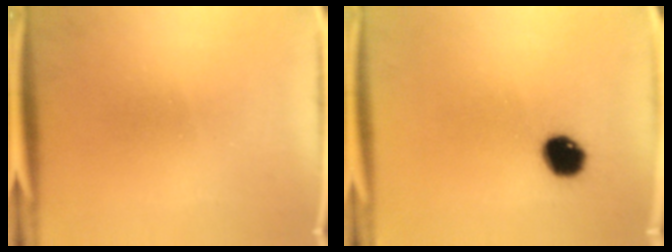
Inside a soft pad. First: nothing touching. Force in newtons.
{"total": 7.7}